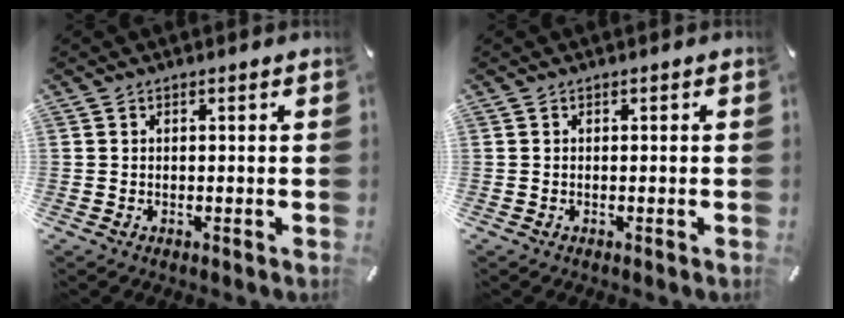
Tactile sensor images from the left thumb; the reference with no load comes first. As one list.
[{"total": 0.0}]